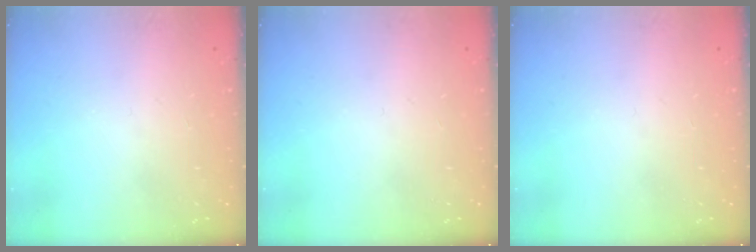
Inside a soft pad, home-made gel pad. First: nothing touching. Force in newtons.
{"total": 0.0}
{"total": 0.0}